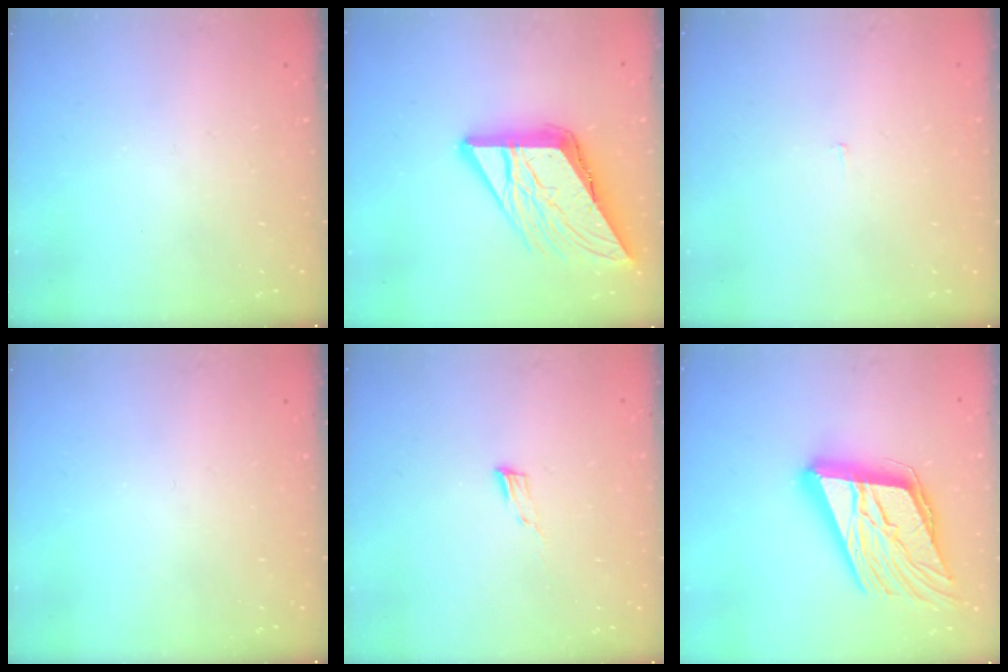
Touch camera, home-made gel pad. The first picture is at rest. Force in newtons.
{"total": 16.6, "press": 16.5, "slide": 1.7}
{"total": 1.9, "press": 1.9, "slide": 0.1}
{"total": 0.0}
{"total": 4.4, "press": 4.3, "slide": 1.0}
{"total": 27.8, "press": 27.3, "slide": 5.1}